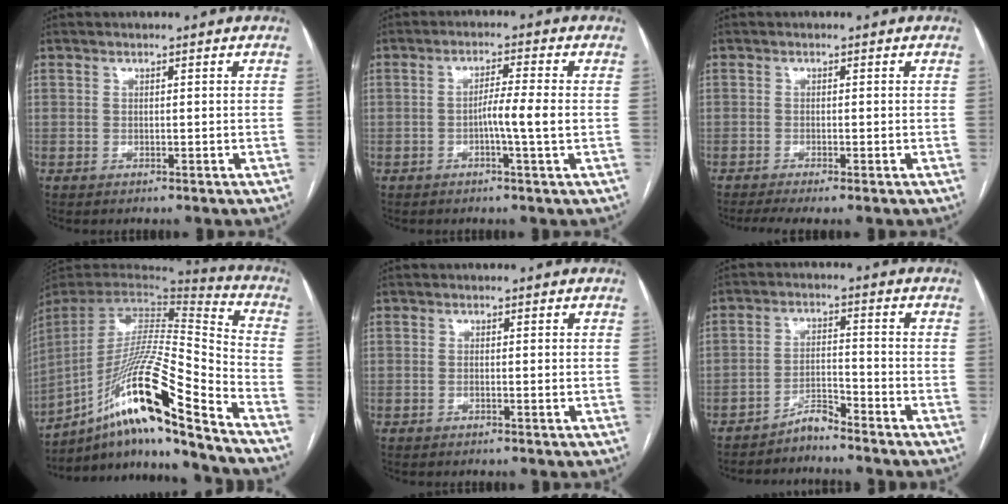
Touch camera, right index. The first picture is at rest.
{"total": 4.6, "force": [-0.9, -0.7, 4.5], "torque": [-0.073, 0.001, -0.016]}
{"total": 3.2, "force": [-2.3, 0.1, 2.2], "torque": [-0.038, -0.007, -0.042]}
{"total": 22.6, "force": [-14.9, 0.0, 16.9], "torque": [-0.313, -0.005, -0.274]}
{"total": 0.7, "force": [-0.1, 0.1, 0.7], "torque": [-0.014, 0.000, -0.002]}
{"total": 3.5, "force": [-3.4, 0.1, 1.1], "torque": [-0.015, -0.010, -0.064]}